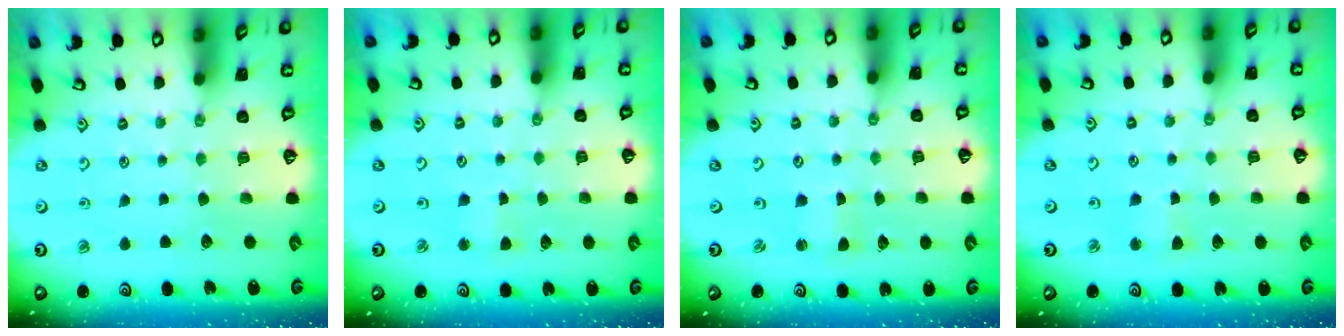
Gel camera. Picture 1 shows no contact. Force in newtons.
{"total": 2.5, "press": 2.5, "slide": 0.2}
{"total": 1.0, "press": 1.0, "slide": 0.0}
{"total": 2.4, "press": 2.4, "slide": 0.3}